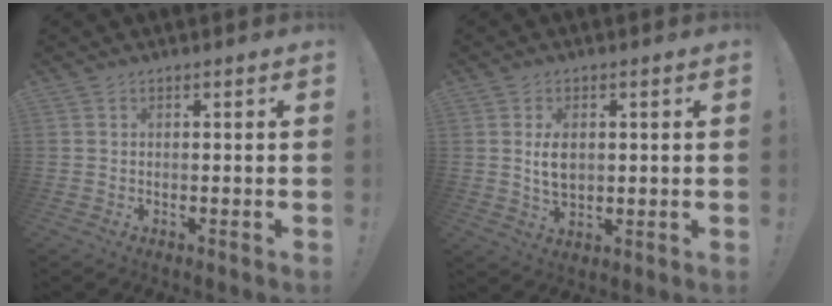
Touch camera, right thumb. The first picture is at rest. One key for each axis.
{"total": 6.0, "fx": 0.9, "fy": 3.8, "fz": 4.5, "tx": -0.070, "ty": -0.007, "tz": 0.009}